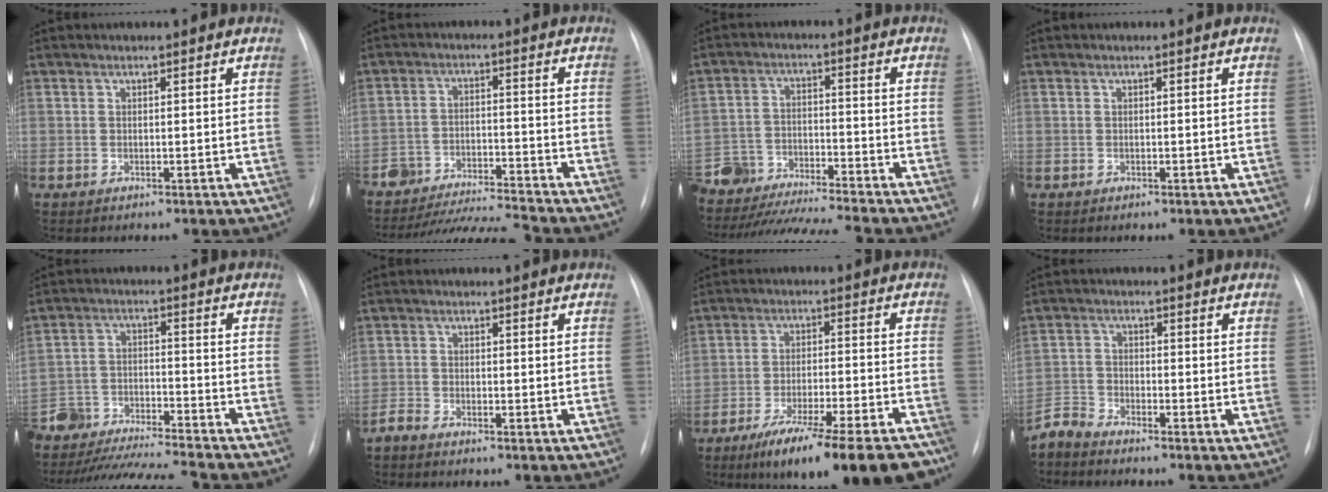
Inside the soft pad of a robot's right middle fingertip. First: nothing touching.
{"total": 13.0, "force": [-12.7, -0.7, 2.9], "torque": [-0.040, -0.005, -0.205]}
{"total": 19.5, "force": [-18.0, 0.7, 7.4], "torque": [-0.163, -0.021, -0.296]}
{"total": 0.0}
{"total": 21.4, "force": [-19.9, 0.8, 8.0], "torque": [-0.178, -0.033, -0.322]}
{"total": 1.6, "force": [-1.5, 0.1, 0.5], "torque": [-0.014, -0.003, -0.032]}
{"total": 18.6, "force": [-14.1, 2.1, 11.8], "torque": [-0.140, -0.007, -0.217]}
{"total": 1.9, "force": [-1.9, 0.0, 0.2], "torque": [-0.005, -0.006, -0.041]}